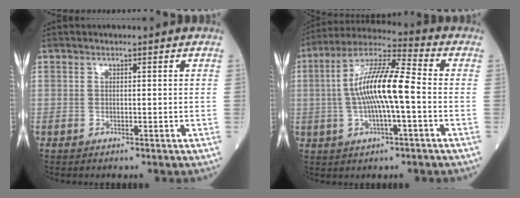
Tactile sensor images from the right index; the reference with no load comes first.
{"total": 12.6, "force": [-0.9, 1.8, 12.4], "torque": [-0.235, 0.017, -0.021]}